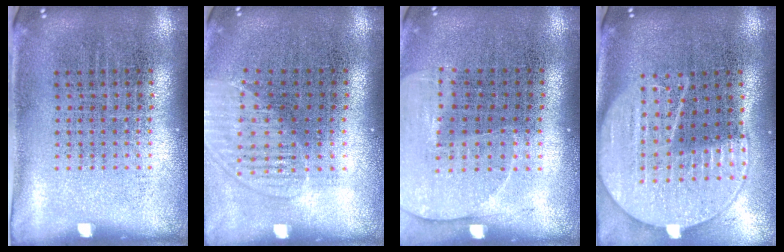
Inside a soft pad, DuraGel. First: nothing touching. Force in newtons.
{"total": 1.2, "press": 1.1, "slide": 0.5}
{"total": 1.4, "press": 1.3, "slide": 0.5}
{"total": 2.0, "press": 1.8, "slide": 0.9}